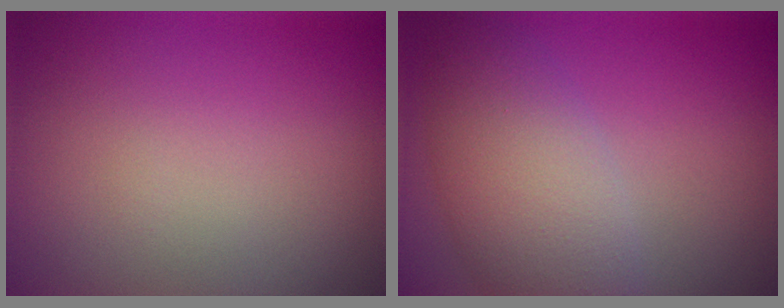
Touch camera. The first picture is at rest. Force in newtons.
{"total": 6.1, "press": 6.1, "slide": 0.1}